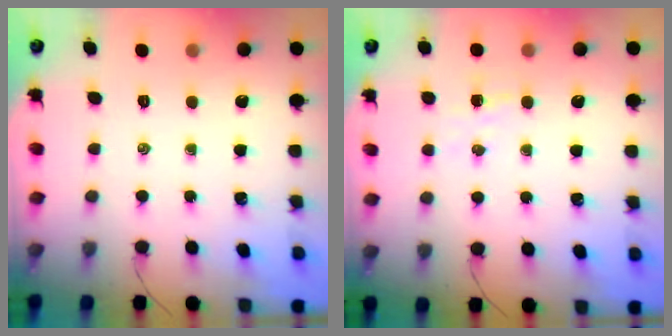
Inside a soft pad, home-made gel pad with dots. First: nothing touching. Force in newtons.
{"total": 4.0, "press": 3.8, "slide": 1.2}